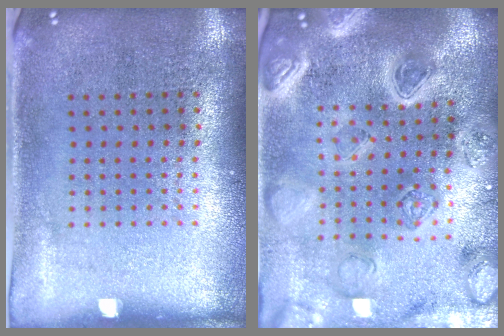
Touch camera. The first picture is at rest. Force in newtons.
{"total": 4.7, "press": 4.1, "slide": 2.3}